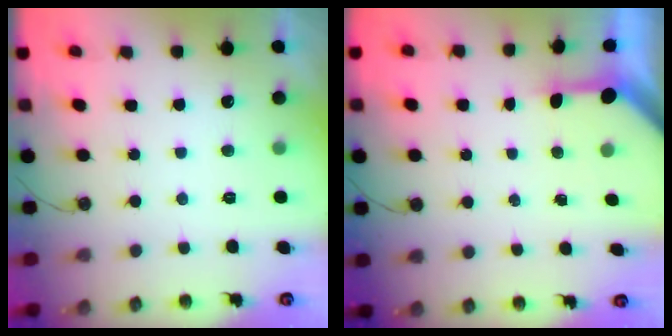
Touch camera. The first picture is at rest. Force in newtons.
{"total": 3.5, "press": 3.5, "slide": 0.4}